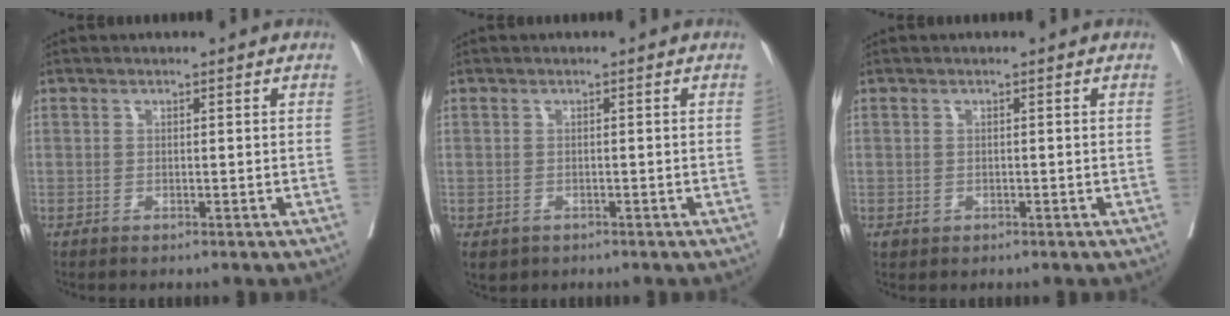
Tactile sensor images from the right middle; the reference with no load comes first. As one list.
[{"total": 2.9, "force": [-1.8, 2.1, 0.9], "torque": [-0.017, -0.005, -0.022]}, {"total": 0.9, "force": [-0.3, 0.8, 0.3], "torque": [-0.004, 0.002, 0.001]}]